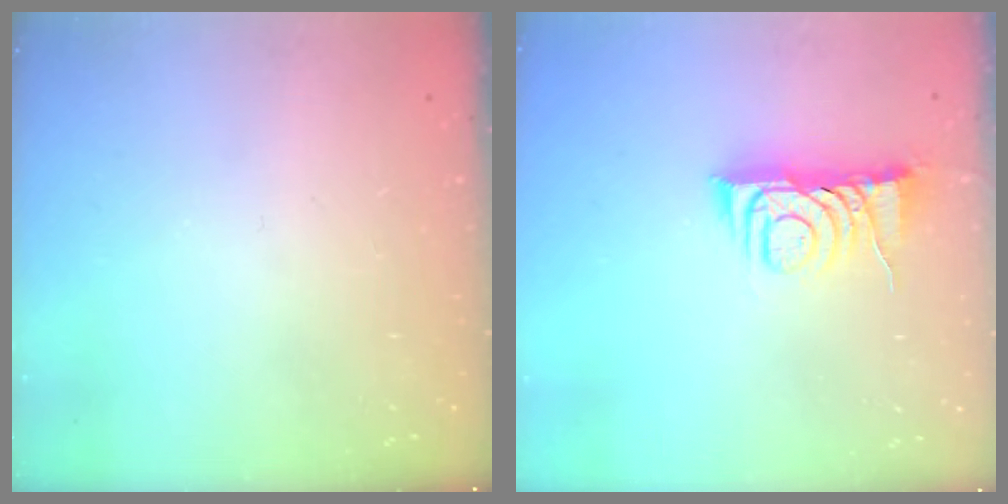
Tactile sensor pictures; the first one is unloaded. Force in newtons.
{"total": 8.6, "press": 8.6, "slide": 0.5}